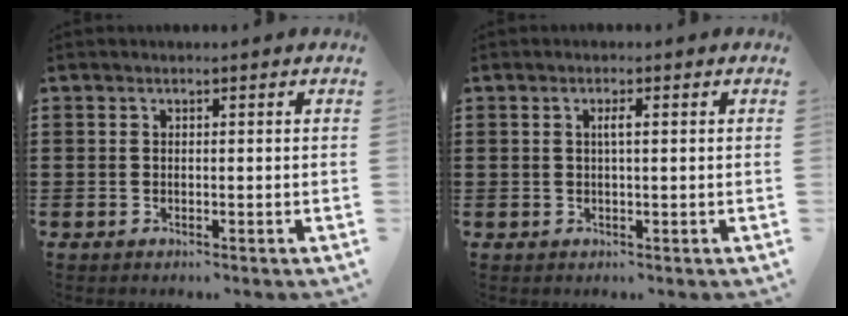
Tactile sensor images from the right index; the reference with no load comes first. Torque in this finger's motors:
{"motor_torque": [0.52, 0.22, 0.04, 0.05]}